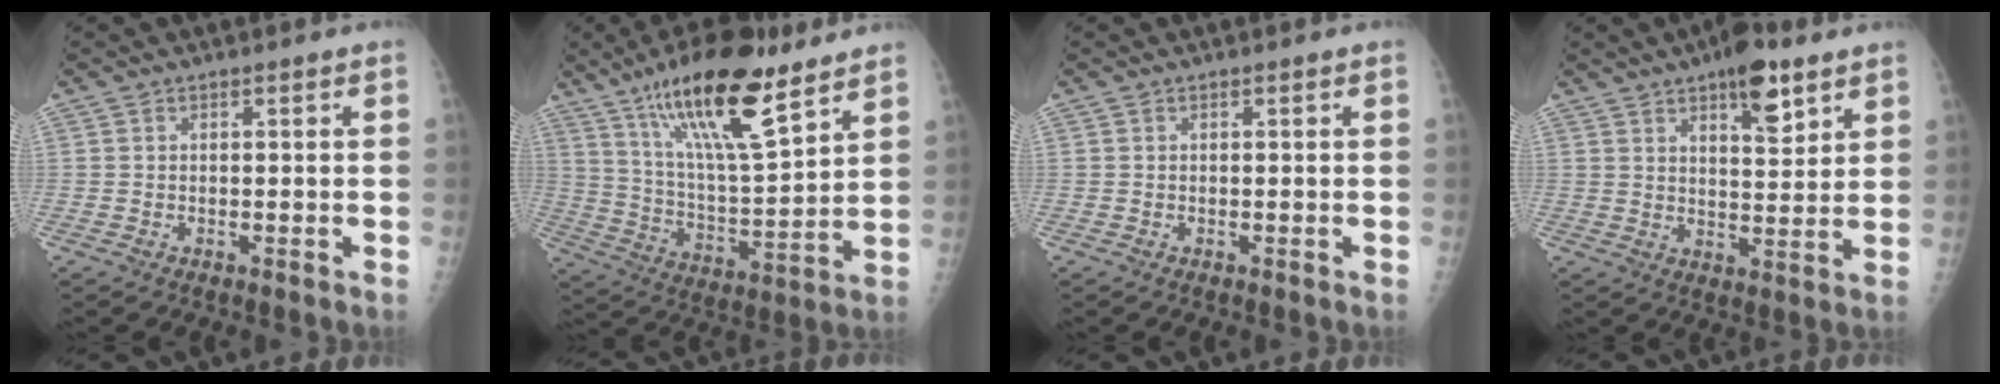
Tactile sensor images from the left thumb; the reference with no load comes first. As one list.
[{"total": 19.9, "force": [12.9, 5.1, 14.2], "torque": [-0.225, -0.060, 0.230]}, {"total": 0.0}, {"total": 9.5, "force": [5.7, 3.5, 6.7], "torque": [-0.079, -0.031, 0.084]}]